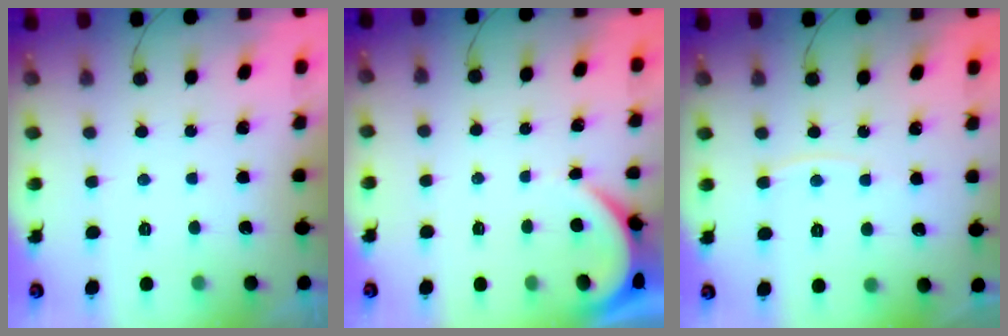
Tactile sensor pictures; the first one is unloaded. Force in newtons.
{"total": 2.9, "press": 2.8, "slide": 0.3}
{"total": 4.4, "press": 4.3, "slide": 0.7}